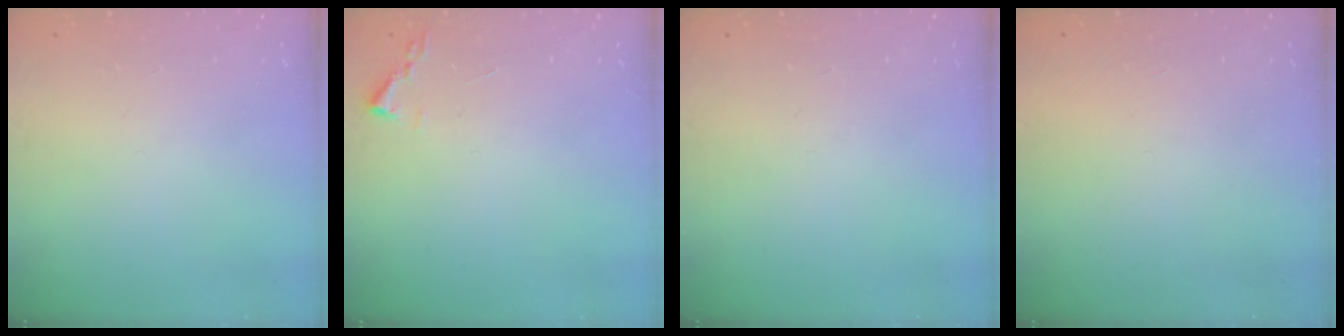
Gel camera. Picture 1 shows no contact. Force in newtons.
{"total": 1.9, "press": 1.8, "slide": 0.3}
{"total": 0.0}
{"total": 1.5, "press": 1.5, "slide": 0.1}